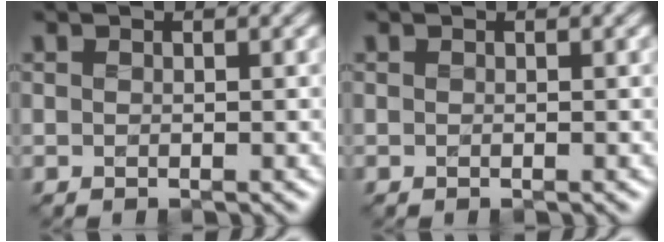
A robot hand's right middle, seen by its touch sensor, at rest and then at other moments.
{"total": 0.0}